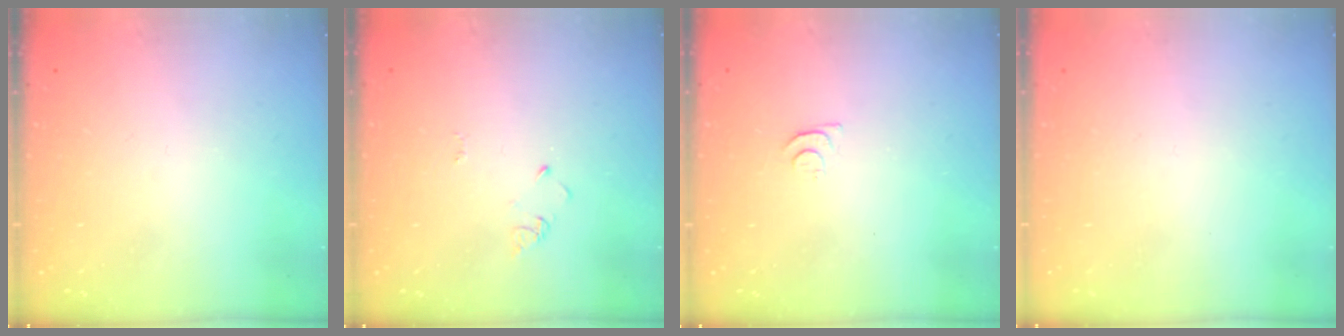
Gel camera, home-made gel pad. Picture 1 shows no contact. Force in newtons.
{"total": 2.4, "press": 2.4, "slide": 0.3}
{"total": 4.1, "press": 4.1, "slide": 0.5}
{"total": 1.7, "press": 1.7, "slide": 0.2}